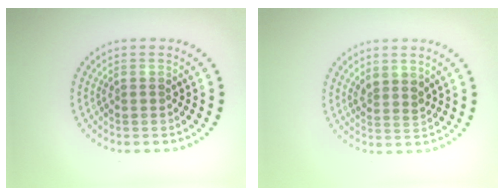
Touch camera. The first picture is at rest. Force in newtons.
{"total": 1.7, "press": 1.3, "slide": 1.0}